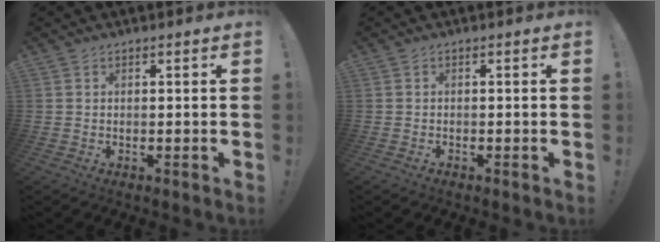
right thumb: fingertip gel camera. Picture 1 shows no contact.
{"total": 0.6, "force": [-0.5, 0.1, 0.1], "torque": [-0.007, 0.002, -0.009]}